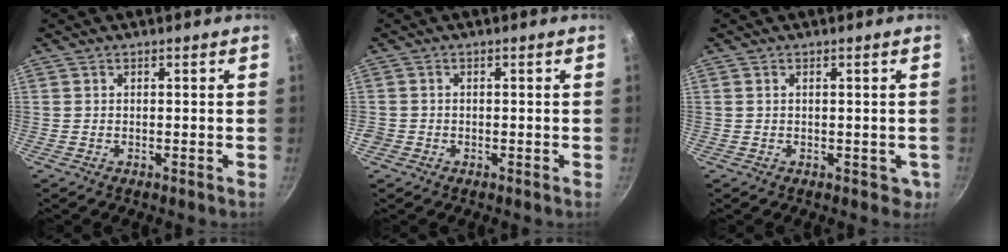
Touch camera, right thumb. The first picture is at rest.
{"total": 1.3, "force": [-0.7, 1.0, 0.3], "torque": [-0.009, 0.001, -0.012]}
{"total": 2.8, "force": [0.0, 1.9, 2.0], "torque": [-0.014, 0.001, 0.004]}